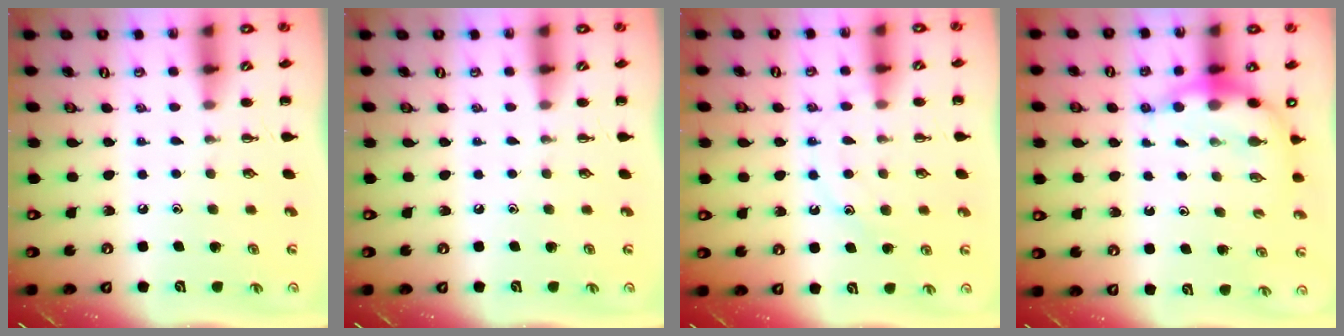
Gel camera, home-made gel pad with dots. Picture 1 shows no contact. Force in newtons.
{"total": 0.0}
{"total": 11.9, "press": 11.9, "slide": 0.7}
{"total": 8.4, "press": 8.3, "slide": 1.4}